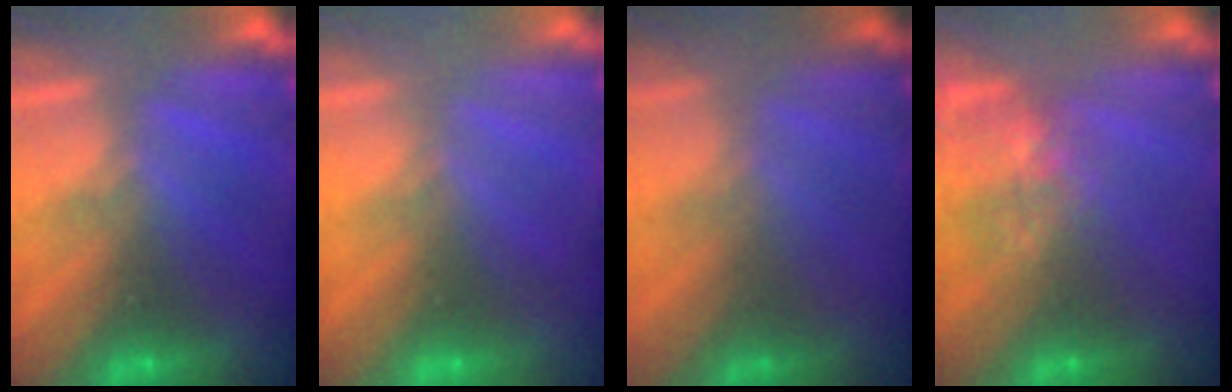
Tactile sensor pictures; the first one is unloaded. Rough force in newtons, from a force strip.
{"total": 2.0}
{"total": 1.8}
{"total": 4.7}